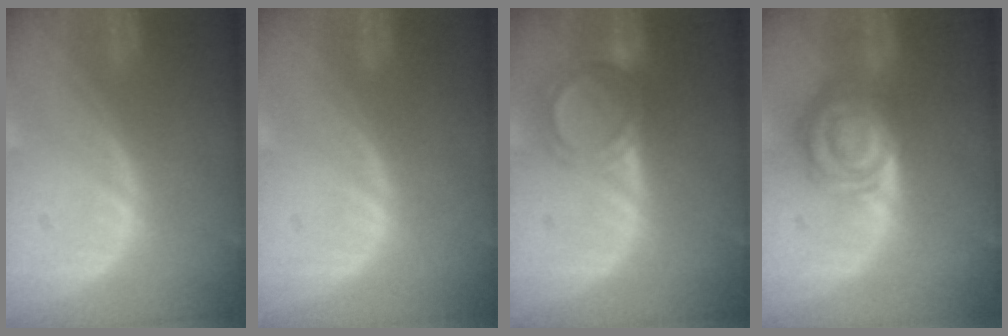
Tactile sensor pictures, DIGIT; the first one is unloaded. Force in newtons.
{"total": 0.0}
{"total": 6.0, "press": 5.3, "slide": 2.8}
{"total": 8.2, "press": 7.1, "slide": 4.1}